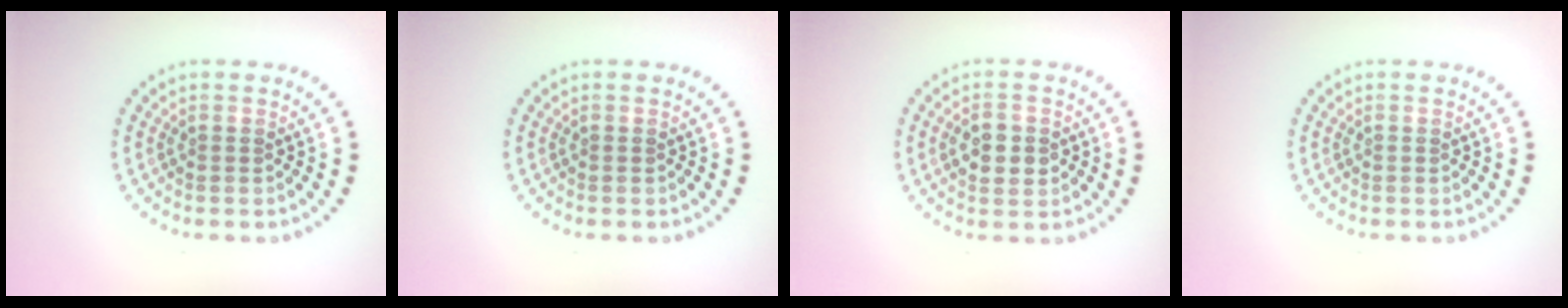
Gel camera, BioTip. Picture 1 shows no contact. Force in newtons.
{"total": 0.0}
{"total": 2.7, "press": 2.7, "slide": 0.1}
{"total": 0.0}